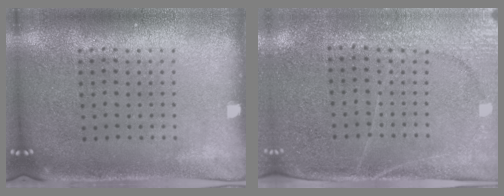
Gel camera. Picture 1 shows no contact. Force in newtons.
{"total": 3.0, "press": 2.7, "slide": 1.5}